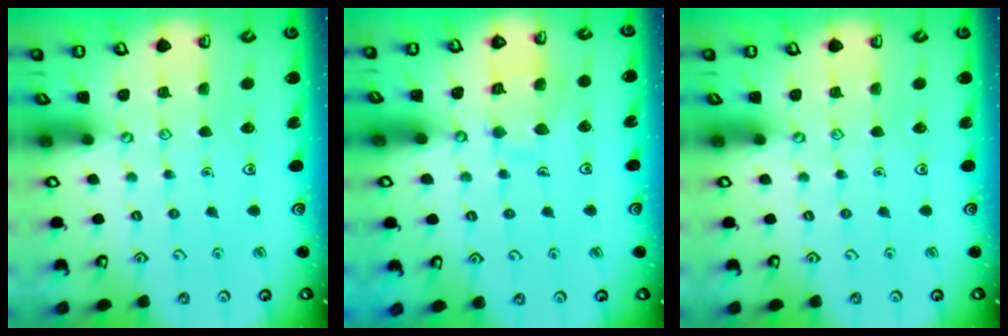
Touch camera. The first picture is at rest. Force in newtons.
{"total": 9.0, "press": 9.0, "slide": 0.9}
{"total": 0.0}